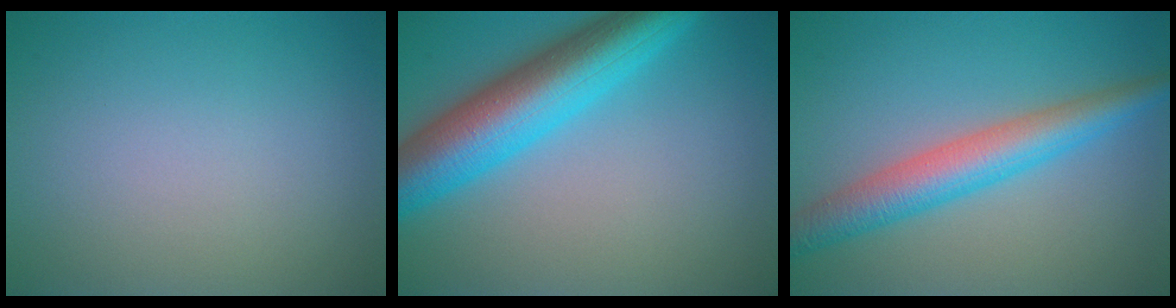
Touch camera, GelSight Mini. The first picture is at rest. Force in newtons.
{"total": 9.1, "press": 9.1, "slide": 0.5}
{"total": 5.4, "press": 5.4, "slide": 0.0}